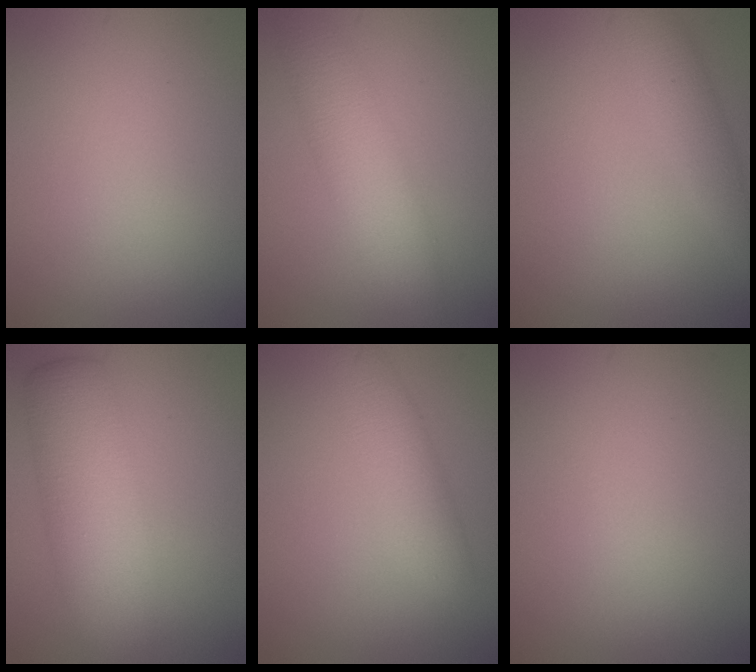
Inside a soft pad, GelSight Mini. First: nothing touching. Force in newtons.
{"total": 4.8, "press": 4.8, "slide": 0.1}
{"total": 2.3, "press": 2.3, "slide": 0.0}
{"total": 7.4, "press": 7.4, "slide": 0.2}
{"total": 3.6, "press": 3.6, "slide": 0.0}
{"total": 0.0}